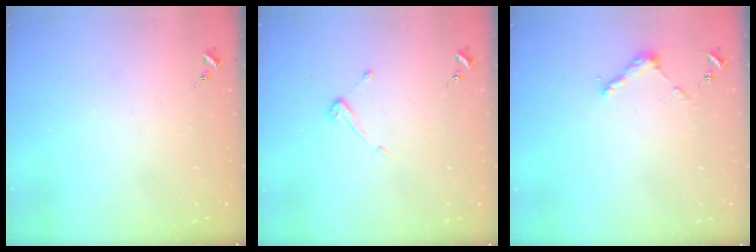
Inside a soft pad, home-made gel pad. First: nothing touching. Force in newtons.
{"total": 3.9, "press": 3.9, "slide": 0.4}
{"total": 4.7, "press": 4.7, "slide": 0.5}